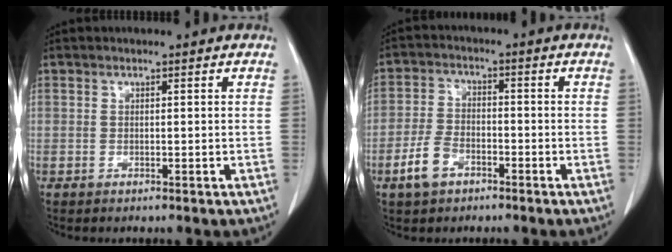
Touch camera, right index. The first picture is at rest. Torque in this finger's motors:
{"motor_torque": [0.00, -0.05, -0.06, -0.06]}